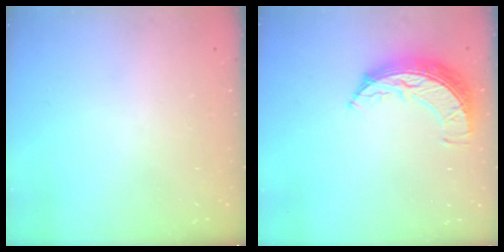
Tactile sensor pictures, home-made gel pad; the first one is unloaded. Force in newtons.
{"total": 8.4, "press": 8.4, "slide": 0.7}